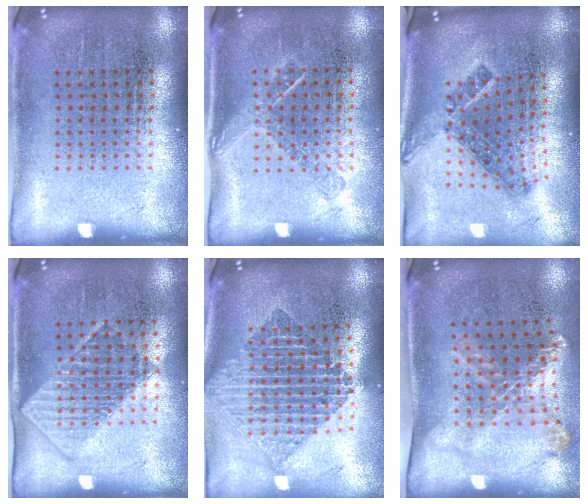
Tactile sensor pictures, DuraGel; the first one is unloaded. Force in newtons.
{"total": 1.3, "press": 1.0, "slide": 0.8}
{"total": 1.4, "press": 1.0, "slide": 0.9}
{"total": 1.4, "press": 1.3, "slide": 0.6}
{"total": 2.1, "press": 1.7, "slide": 1.3}
{"total": 1.7, "press": 1.3, "slide": 1.0}